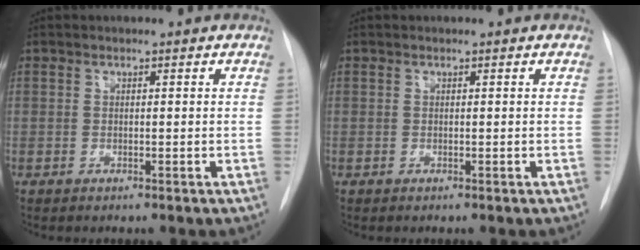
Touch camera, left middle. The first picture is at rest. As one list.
[{"total": 0.0}]